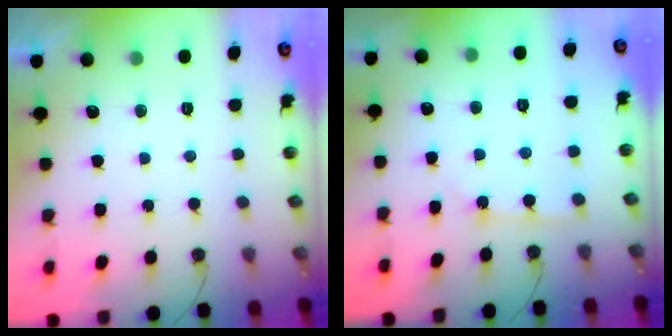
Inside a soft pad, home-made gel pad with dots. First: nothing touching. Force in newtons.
{"total": 2.5, "press": 2.5, "slide": 0.3}